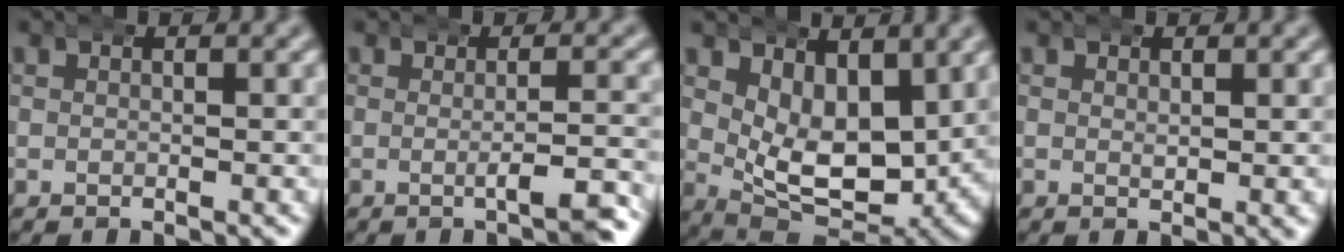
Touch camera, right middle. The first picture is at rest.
{"total": 2.7, "force": [-1.2, -0.2, 2.4], "torque": [-0.033, 0.006, -0.026]}
{"total": 9.9, "force": [2.2, 5.8, 7.7], "torque": [-0.112, -0.025, 0.040]}
{"total": 1.0, "force": [0.9, 0.1, 0.6], "torque": [-0.005, 0.006, 0.012]}